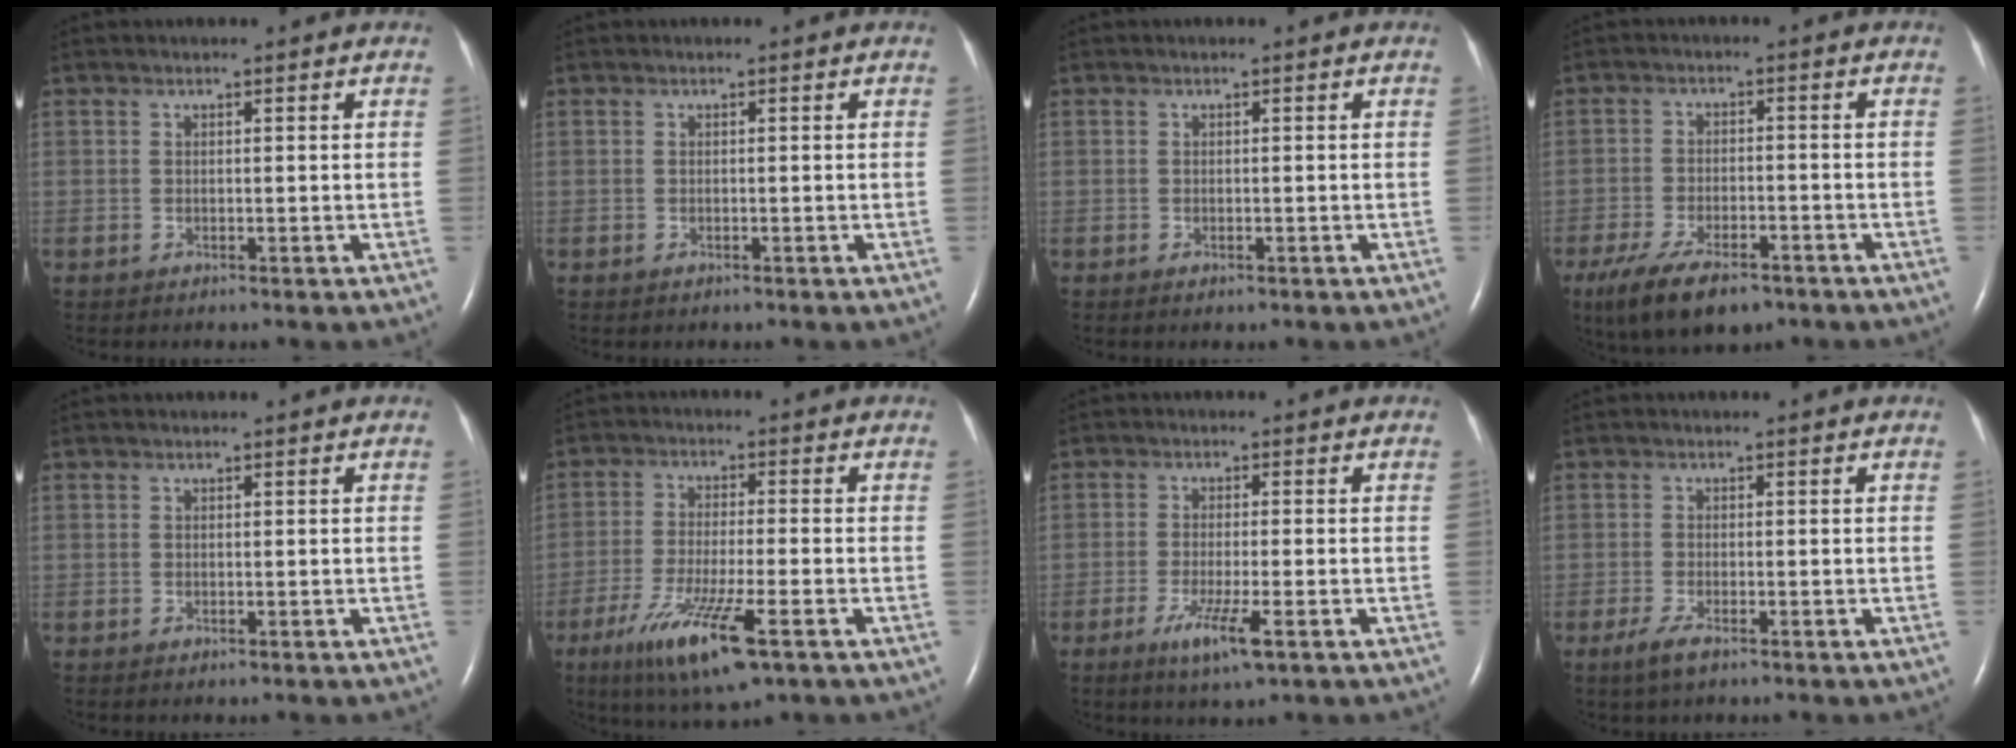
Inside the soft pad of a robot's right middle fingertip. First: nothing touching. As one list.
[{"total": 0.0}, {"total": 0.8, "force": [-0.5, 0.3, 0.5], "torque": [-0.012, -0.002, -0.003]}, {"total": 10.4, "force": [-7.2, 3.9, 6.4], "torque": [-0.115, -0.011, -0.118]}, {"total": 0.0}, {"total": 11.6, "force": [-6.1, 1.3, 9.9], "torque": [-0.191, -0.033, -0.102]}, {"total": 5.7, "force": [-2.8, 0.3, 4.9], "torque": [-0.097, -0.015, -0.049]}, {"total": 2.8, "force": [-1.7, 0.6, 2.1], "torque": [-0.051, -0.005, -0.035]}]